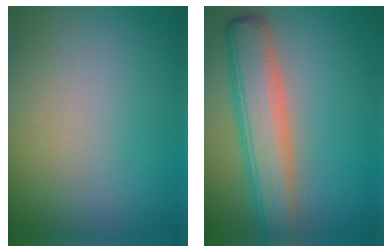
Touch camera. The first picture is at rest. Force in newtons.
{"total": 6.0, "press": 6.0, "slide": 0.5}